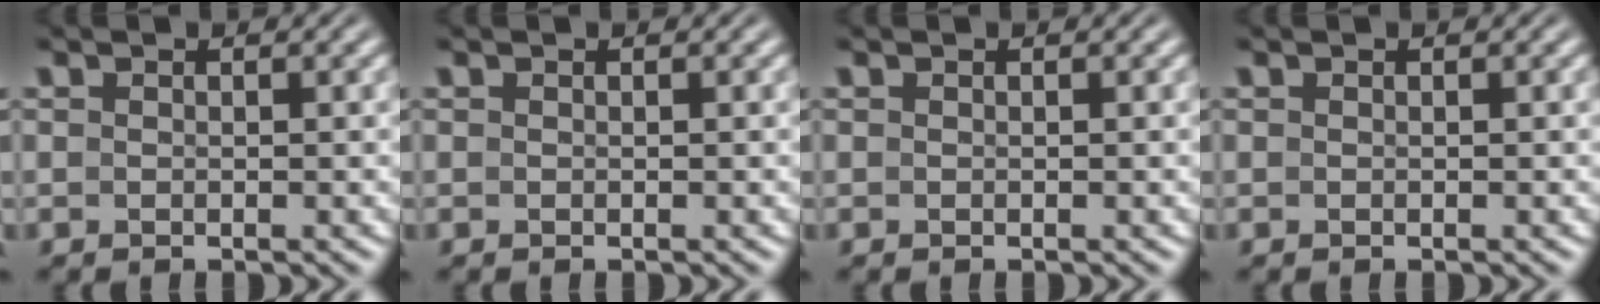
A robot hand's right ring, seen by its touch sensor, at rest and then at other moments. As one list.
[{"total": 0.0}, {"total": 0.0}, {"total": 0.0}]